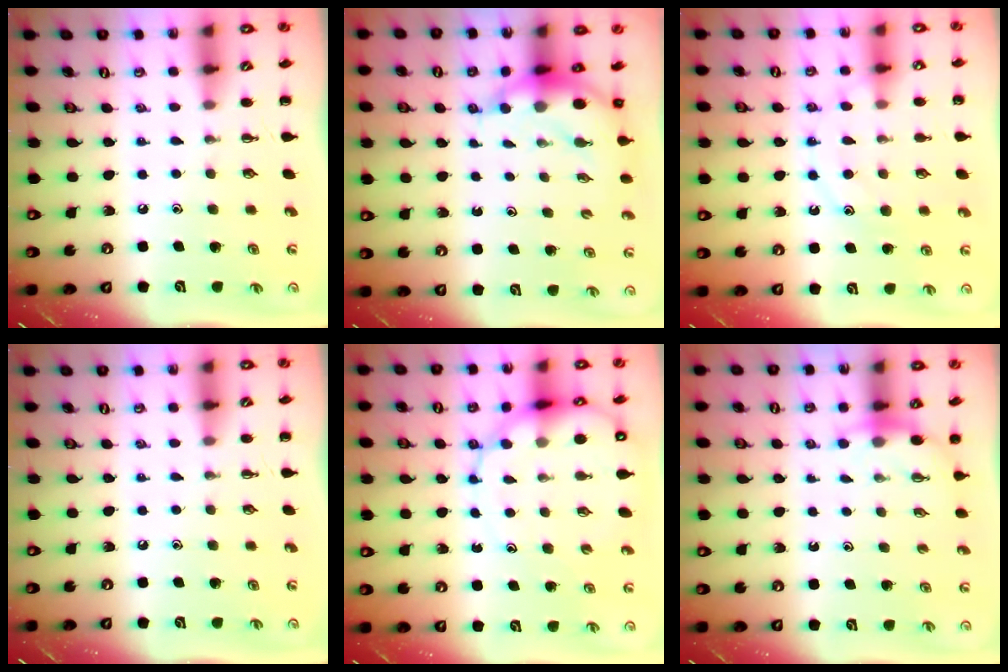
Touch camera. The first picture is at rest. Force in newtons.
{"total": 5.7, "press": 5.5, "slide": 1.5}
{"total": 11.9, "press": 11.9, "slide": 0.8}
{"total": 0.0}
{"total": 12.3, "press": 11.8, "slide": 3.7}
{"total": 3.0, "press": 2.9, "slide": 0.9}